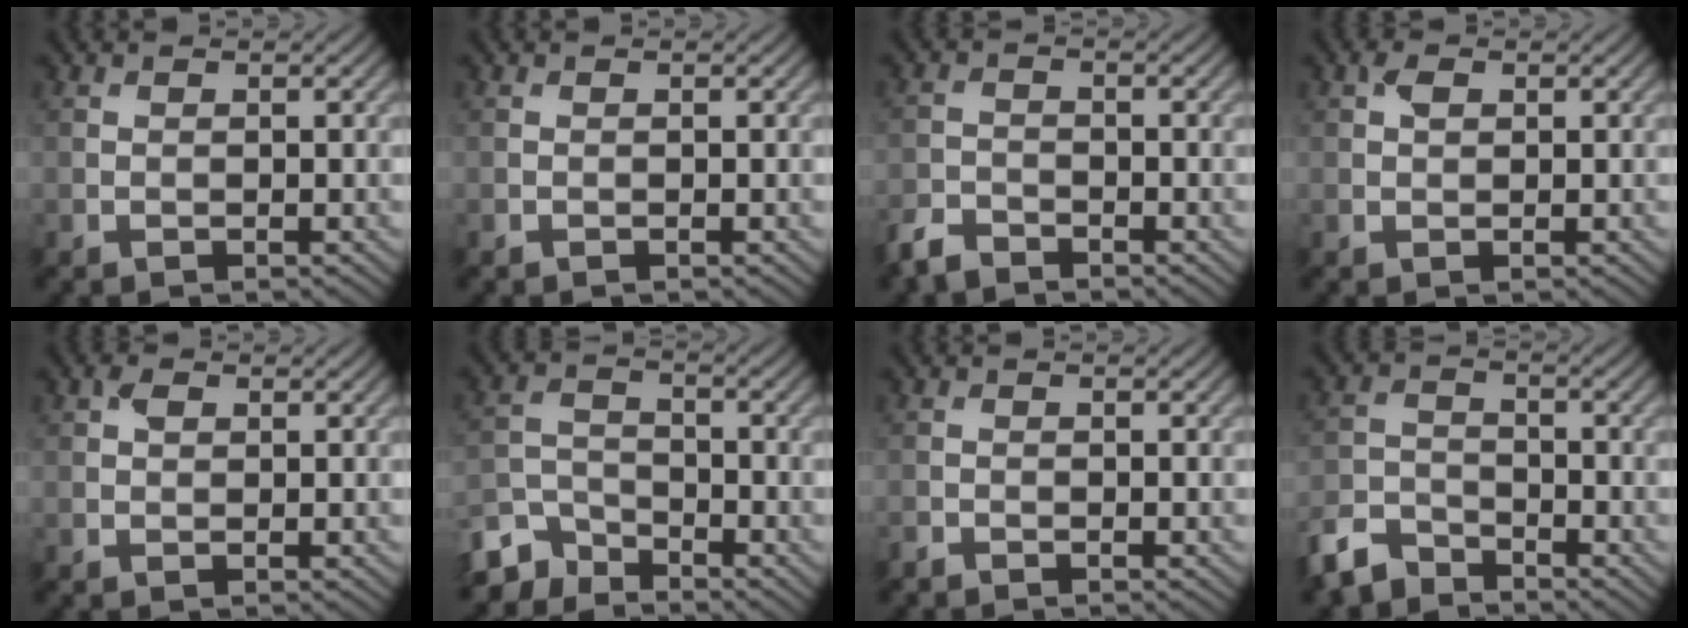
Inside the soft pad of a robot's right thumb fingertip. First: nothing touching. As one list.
[{"total": 0.0}, {"total": 3.1, "force": [-2.7, 1.0, 0.9], "torque": [-0.020, -0.006, -0.066]}, {"total": 1.4, "force": [0.5, 0.9, 0.9], "torque": [-0.018, 0.003, 0.008]}, {"total": 1.2, "force": [0.4, 0.8, 0.7], "torque": [-0.015, 0.002, 0.006]}, {"total": 5.5, "force": [-4.6, 2.5, 1.5], "torque": [-0.035, -0.007, -0.106]}, {"total": 0.8, "force": [-0.8, 0.1, 0.1], "torque": [-0.001, -0.002, -0.018]}, {"total": 5.6, "force": [-4.8, 2.3, 1.7], "torque": [-0.039, -0.008, -0.110]}]